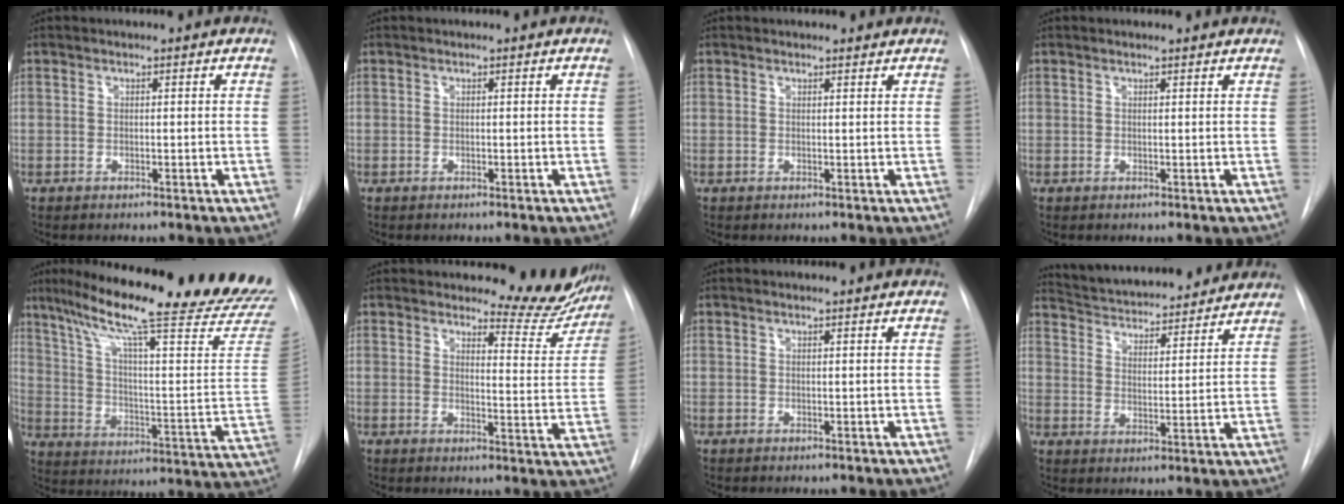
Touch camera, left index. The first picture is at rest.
{"total": 0.0}
{"total": 2.1, "force": [2.1, 0.4, 0.3], "torque": [-0.011, 0.003, 0.021]}
{"total": 2.2, "force": [2.1, 0.2, 0.6], "torque": [-0.015, 0.013, 0.021]}
{"total": 29.7, "force": [24.1, 0.7, 17.4], "torque": [-0.258, -0.068, 0.322]}
{"total": 9.7, "force": [9.3, 2.4, 1.4], "torque": [0.006, -0.052, 0.092]}
{"total": 1.9, "force": [1.8, 0.1, 0.5], "torque": [-0.014, 0.013, 0.020]}
{"total": 21.1, "force": [19.6, 4.2, 6.7], "torque": [-0.107, 0.007, 0.269]}